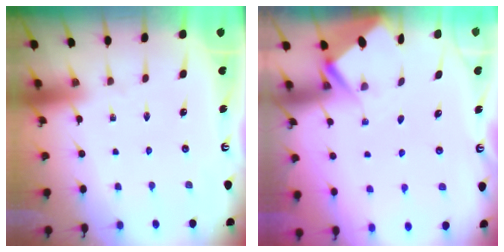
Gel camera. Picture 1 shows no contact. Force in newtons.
{"total": 2.7, "press": 2.7, "slide": 0.4}